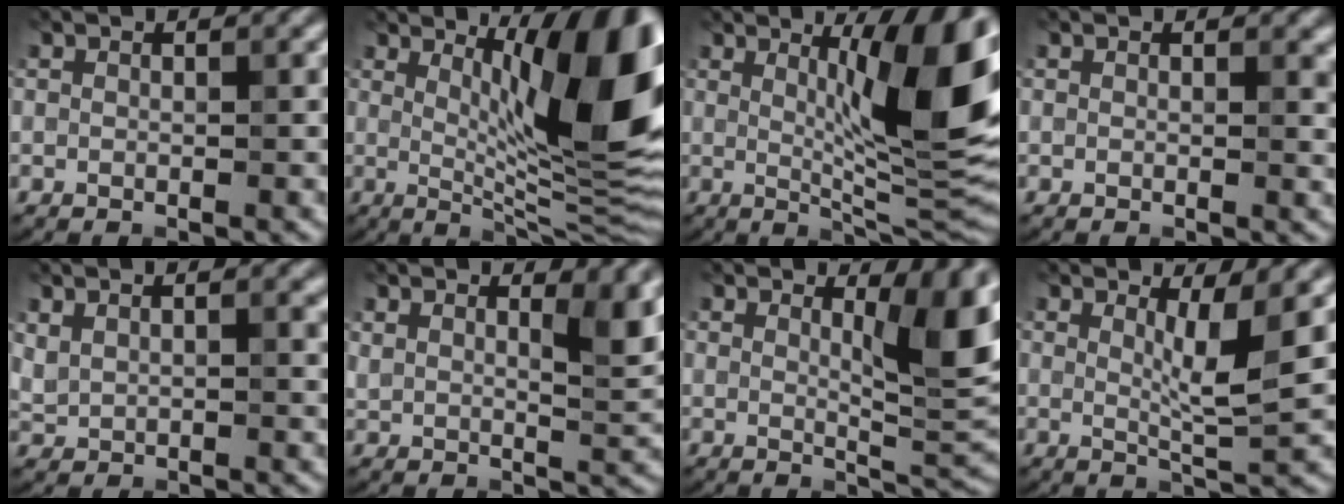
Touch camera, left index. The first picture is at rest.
{"total": 13.2, "force": [3.7, 3.3, 12.2], "torque": [-0.150, -0.007, 0.063]}
{"total": 11.4, "force": [2.8, 2.4, 10.8], "torque": [-0.139, -0.006, 0.047]}
{"total": 1.1, "force": [0.3, 0.6, 0.9], "torque": [-0.005, -0.004, 0.005]}
{"total": 2.5, "force": [1.8, 1.1, 1.4], "torque": [-0.033, 0.002, 0.043]}
{"total": 5.1, "force": [2.6, 1.7, 4.1], "torque": [-0.051, -0.001, 0.041]}
{"total": 6.9, "force": [2.4, 2.0, 6.1], "torque": [-0.077, -0.010, 0.041]}
{"total": 3.7, "force": [1.3, 0.6, 3.4], "torque": [-0.054, -0.012, 0.023]}